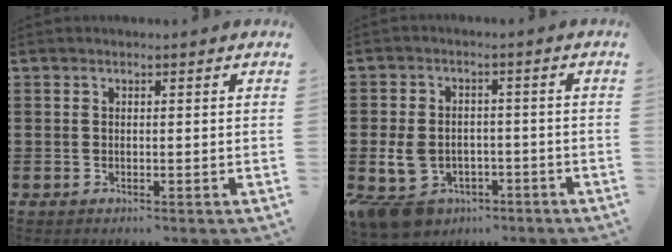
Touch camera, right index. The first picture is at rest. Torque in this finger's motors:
{"motor_torque": [1.07, 1.07, 0.89, 0.18]}